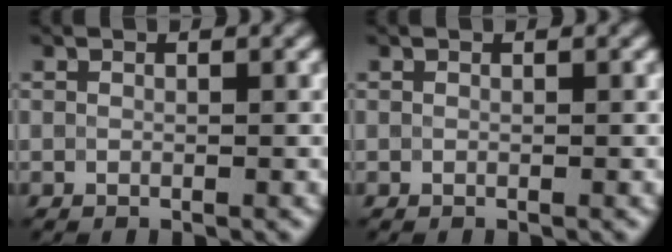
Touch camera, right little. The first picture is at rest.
{"total": 0.0}